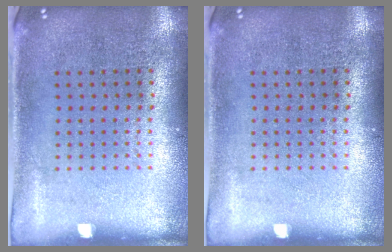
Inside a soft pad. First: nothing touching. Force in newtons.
{"total": 0.0}